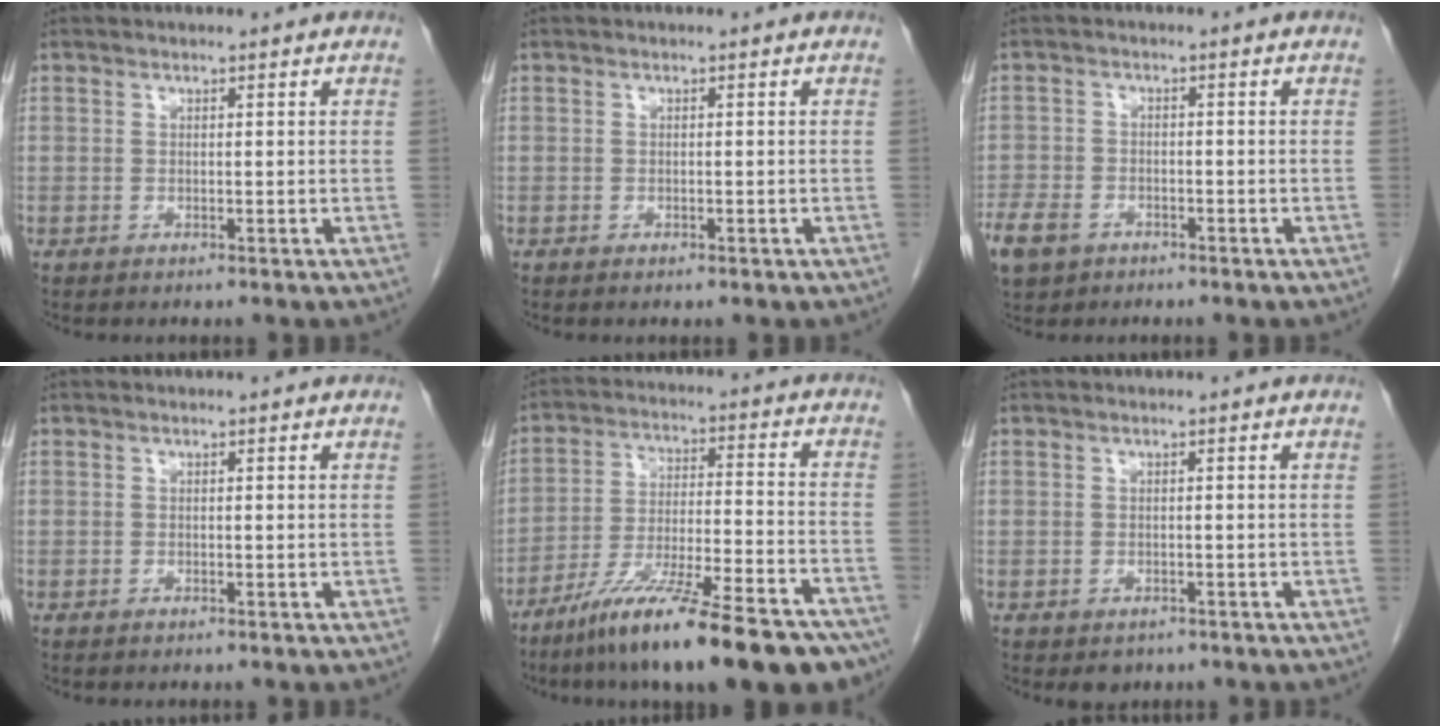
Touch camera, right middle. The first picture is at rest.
{"total": 0.7, "force": [-0.4, 0.4, 0.4], "torque": [-0.005, 0.001, -0.002]}
{"total": 7.0, "force": [-4.4, 4.6, 2.9], "torque": [-0.066, -0.001, -0.075]}
{"total": 0.0}
{"total": 22.6, "force": [-17.2, 3.0, 14.4], "torque": [-0.171, 0.000, -0.275]}
{"total": 2.0, "force": [-1.4, 1.3, 0.6], "torque": [-0.008, -0.001, -0.011]}